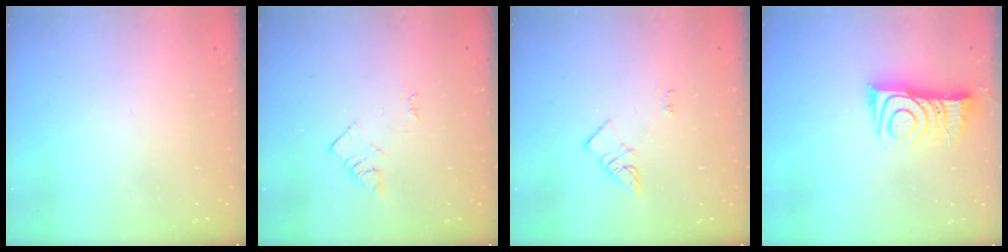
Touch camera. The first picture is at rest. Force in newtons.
{"total": 3.3, "press": 3.3, "slide": 0.4}
{"total": 6.5, "press": 6.5, "slide": 0.8}
{"total": 10.9, "press": 10.9, "slide": 0.9}